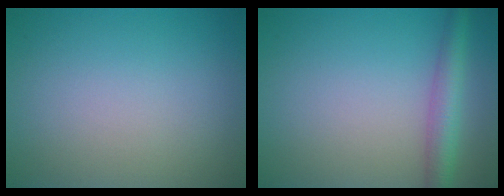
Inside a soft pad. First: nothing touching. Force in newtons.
{"total": 3.5, "press": 3.5, "slide": 0.1}